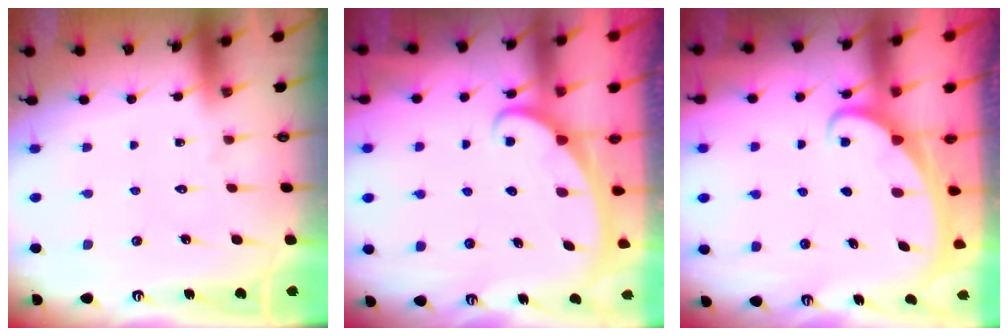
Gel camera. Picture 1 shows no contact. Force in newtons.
{"total": 2.6, "press": 2.6, "slide": 0.3}
{"total": 2.0, "press": 2.0, "slide": 0.1}